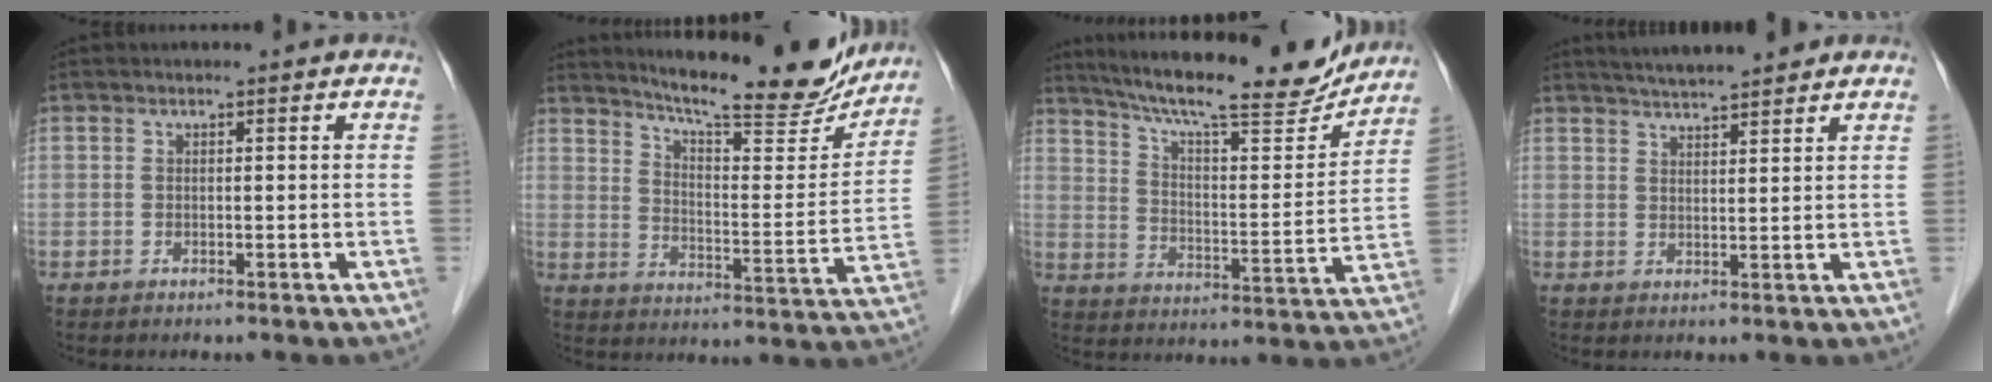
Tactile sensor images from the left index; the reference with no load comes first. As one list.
[{"total": 20.2, "force": [18.2, 2.4, 8.3], "torque": [-0.124, -0.040, 0.246]}, {"total": 21.5, "force": [19.1, 2.8, 9.6], "torque": [-0.161, -0.011, 0.274]}, {"total": 8.5, "force": [7.6, 0.9, 3.7], "torque": [-0.058, 0.022, 0.111]}]